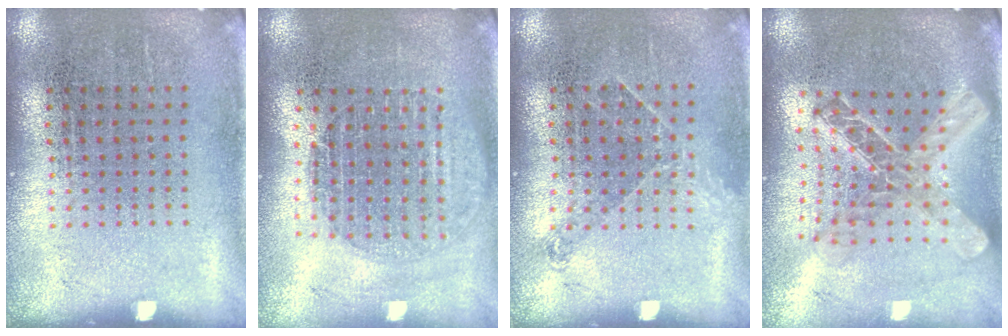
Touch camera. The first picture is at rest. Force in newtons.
{"total": 1.6, "press": 1.4, "slide": 0.8}
{"total": 1.0, "press": 0.8, "slide": 0.6}
{"total": 2.1, "press": 1.7, "slide": 1.3}